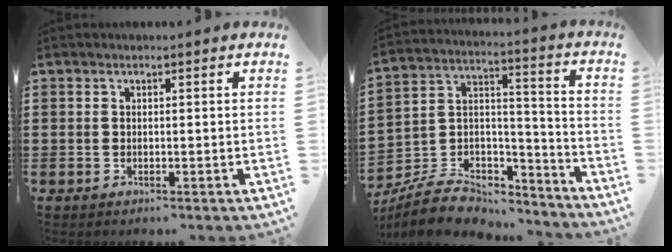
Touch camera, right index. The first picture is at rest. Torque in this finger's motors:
{"motor_torque": [0.18, -0.06, -0.13, -0.21]}